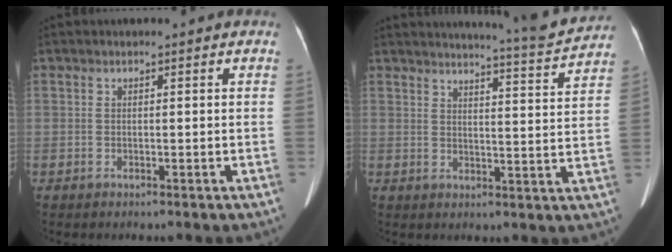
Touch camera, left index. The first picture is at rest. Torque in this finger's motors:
{"motor_torque": [-0.70, -1.44, 0.03, 0.06]}